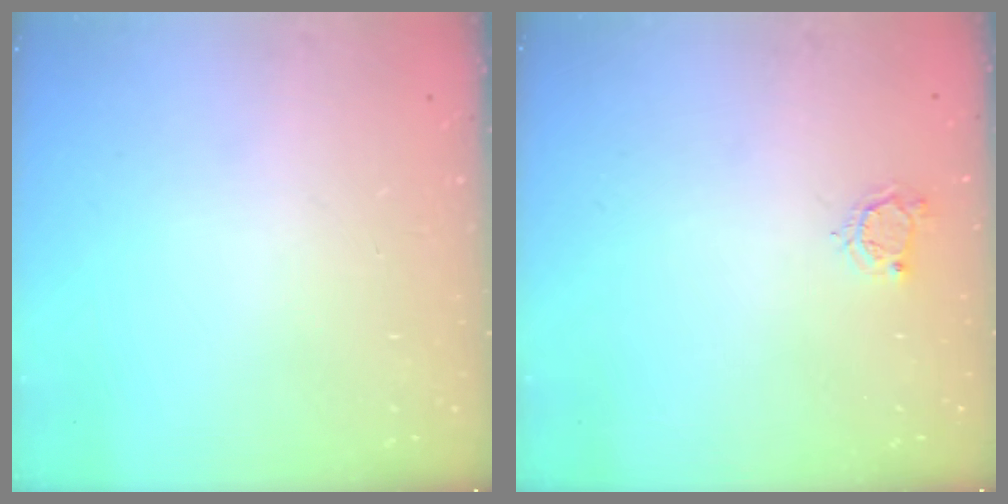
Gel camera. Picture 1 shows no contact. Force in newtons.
{"total": 3.1, "press": 3.1, "slide": 0.3}